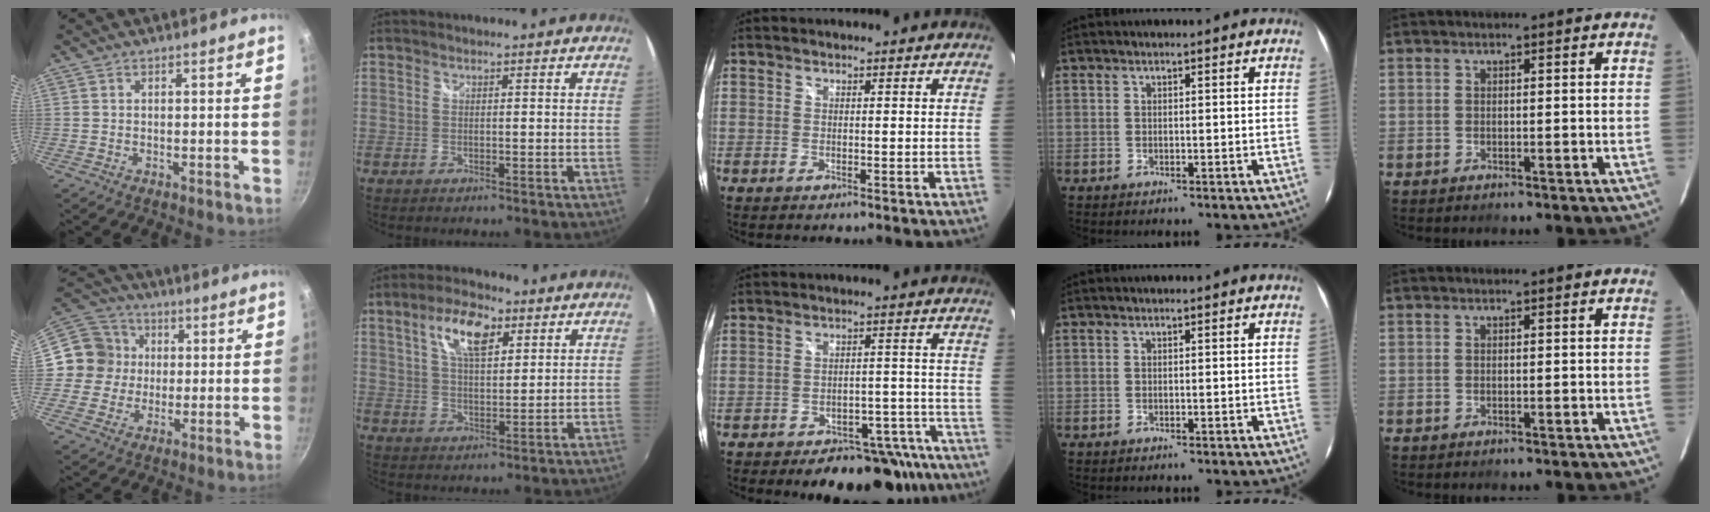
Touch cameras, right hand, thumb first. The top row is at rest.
{"thumb": {"total": 10.8, "force": [0.5, 10.5, 2.8], "torque": [-0.013, 0.027, -0.008]}, "index": {"total": 9.4, "force": [4.3, 4.1, 7.3], "torque": [-0.131, 0.019, 0.075]}, "middle": {"total": 17.6, "force": [-14.4, 7.7, 6.7], "torque": [-0.089, 0.027, -0.163]}}